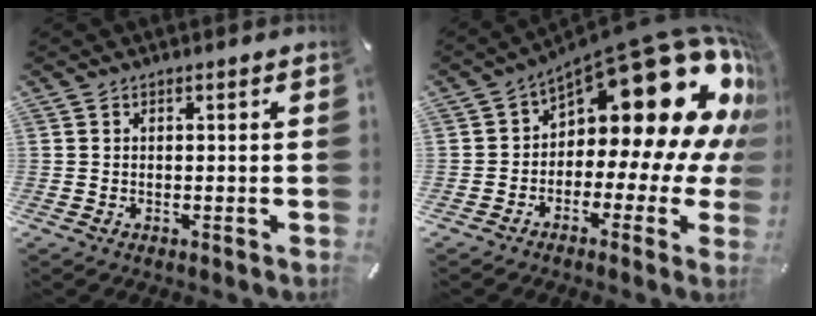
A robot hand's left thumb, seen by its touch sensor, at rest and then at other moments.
{"total": 24.1, "force": [10.2, 11.1, 18.8], "torque": [-0.254, -0.093, 0.177]}